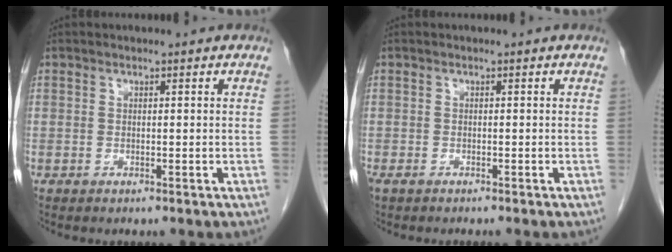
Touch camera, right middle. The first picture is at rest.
{"total": 1.6, "force": [-1.3, 0.5, 0.8], "torque": [-0.018, -0.004, -0.017]}